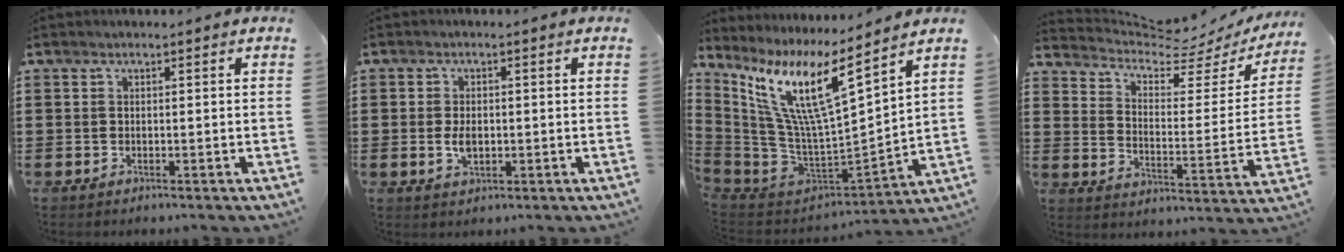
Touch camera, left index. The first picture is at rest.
{"total": 3.0, "force": [-0.1, 1.7, 2.5], "torque": [-0.055, 0.001, -0.004]}
{"total": 12.7, "force": [7.3, 1.8, 10.3], "torque": [-0.242, -0.066, 0.115]}
{"total": 5.5, "force": [4.9, 1.1, 2.1], "torque": [-0.059, -0.042, 0.078]}